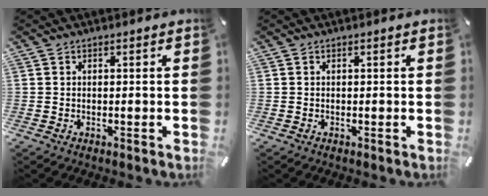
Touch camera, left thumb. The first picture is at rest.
{"total": 0.0}